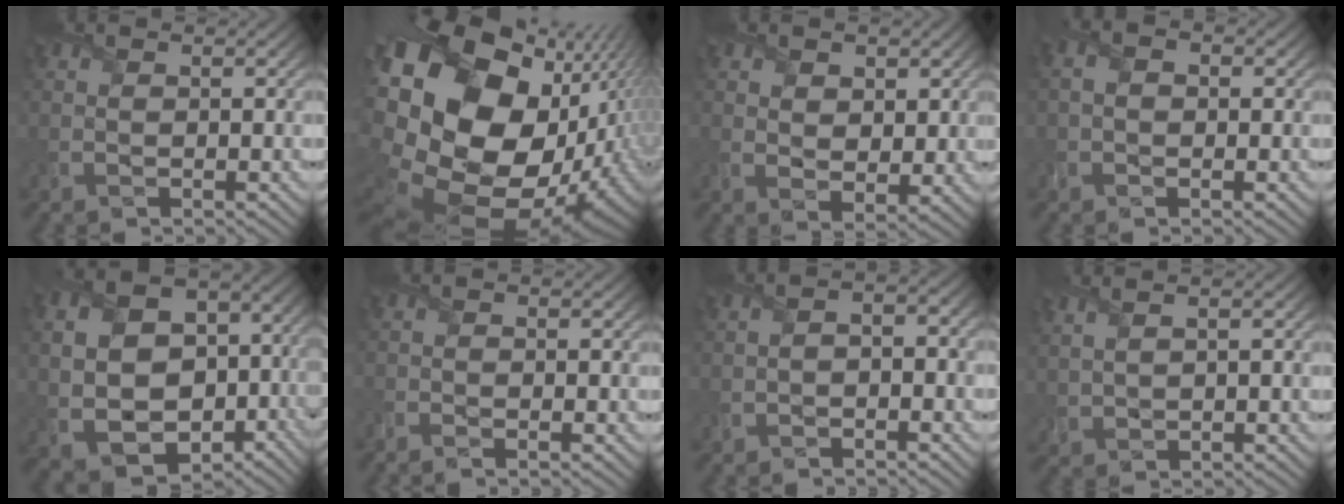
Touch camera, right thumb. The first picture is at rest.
{"total": 24.2, "force": [-2.7, 19.1, 14.6], "torque": [-0.337, -0.035, -0.066]}
{"total": 4.0, "force": [1.7, 2.8, 2.2], "torque": [-0.058, -0.009, 0.022]}
{"total": 2.5, "force": [-0.1, 1.8, 1.7], "torque": [-0.037, 0.004, -0.004]}
{"total": 13.9, "force": [-1.8, 10.2, 9.2], "torque": [-0.195, -0.025, -0.018]}
{"total": 2.0, "force": [-1.7, 0.4, 0.9], "torque": [-0.021, -0.003, -0.036]}
{"total": 2.5, "force": [-1.6, 0.8, 1.6], "torque": [-0.033, 0.000, -0.033]}
{"total": 1.5, "force": [0.8, 0.1, 1.2], "torque": [-0.030, 0.004, 0.025]}